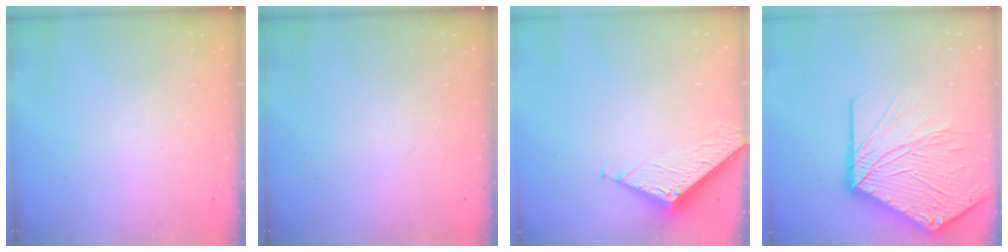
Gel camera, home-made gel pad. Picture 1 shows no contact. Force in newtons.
{"total": 0.0}
{"total": 6.5, "press": 6.5, "slide": 0.4}
{"total": 25.7, "press": 25.5, "slide": 3.5}